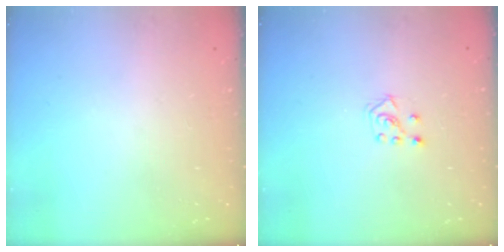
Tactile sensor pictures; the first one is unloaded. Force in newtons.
{"total": 4.6, "press": 4.5, "slide": 0.8}